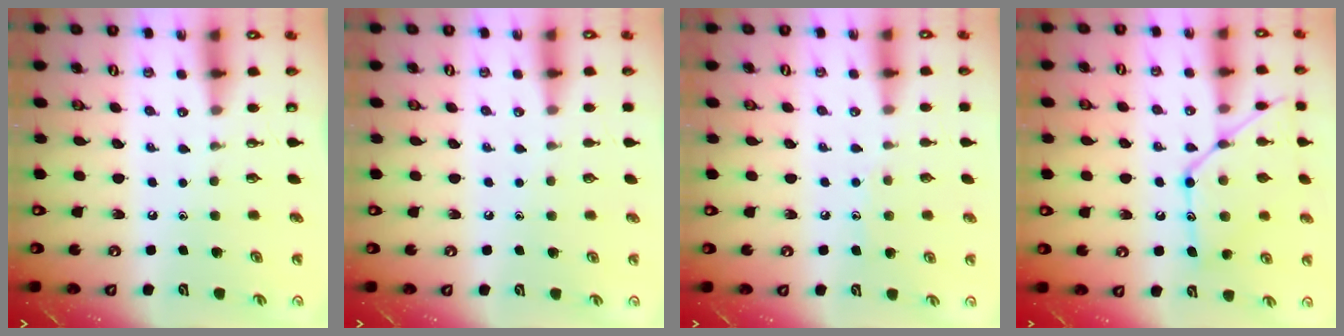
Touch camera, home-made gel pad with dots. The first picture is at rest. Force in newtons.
{"total": 2.6, "press": 2.5, "slide": 0.3}
{"total": 5.5, "press": 5.5, "slide": 0.6}
{"total": 16.3, "press": 16.2, "slide": 1.3}